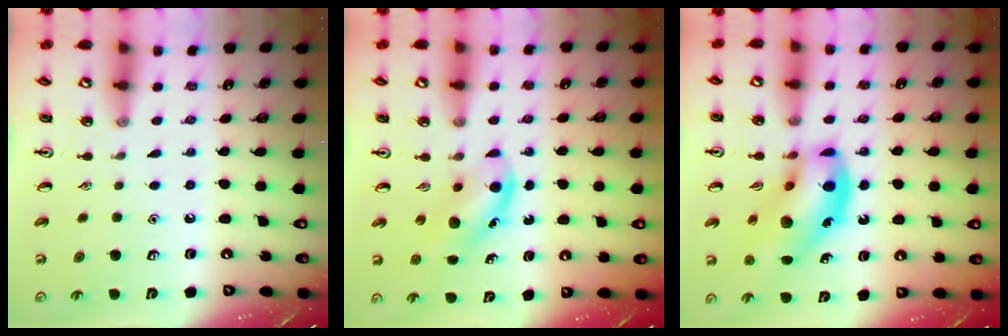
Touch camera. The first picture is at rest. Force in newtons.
{"total": 4.5, "press": 4.4, "slide": 1.1}
{"total": 17.3, "press": 16.7, "slide": 4.8}